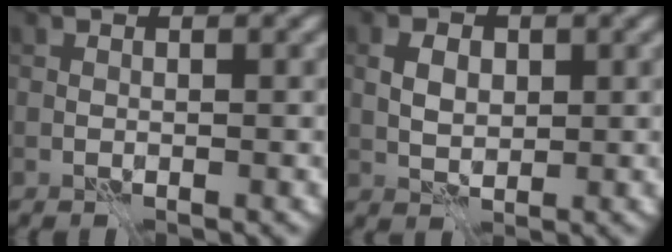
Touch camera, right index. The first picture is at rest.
{"total": 2.8, "force": [0.6, 1.9, 1.9], "torque": [-0.038, 0.003, 0.009]}